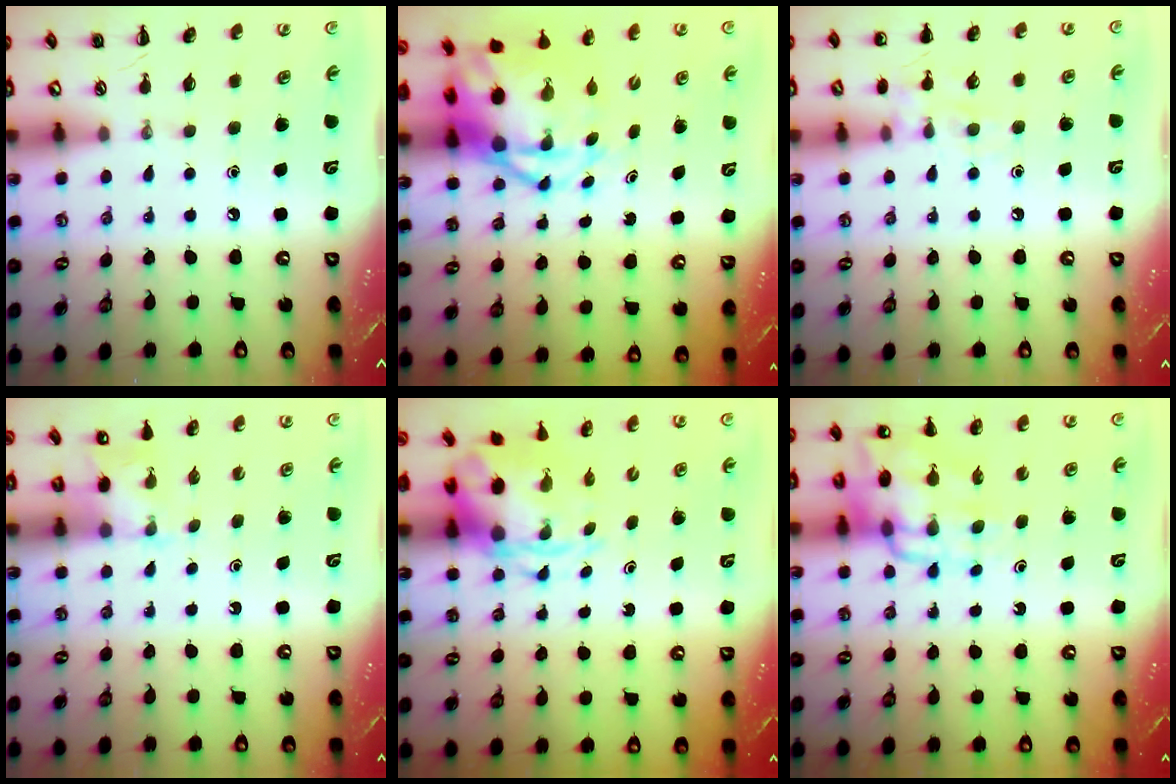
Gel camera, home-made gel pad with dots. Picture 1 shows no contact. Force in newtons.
{"total": 9.0, "press": 8.8, "slide": 2.1}
{"total": 8.0, "press": 7.9, "slide": 1.2}
{"total": 2.2, "press": 2.1, "slide": 0.7}
{"total": 4.7, "press": 4.6, "slide": 0.9}
{"total": 13.6, "press": 13.2, "slide": 3.4}